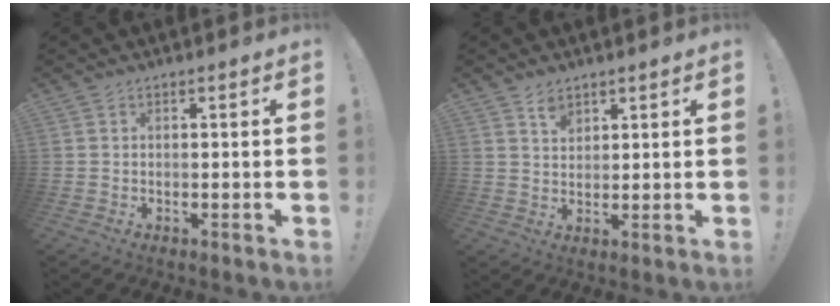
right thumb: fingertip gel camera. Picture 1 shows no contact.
{"total": 4.2, "force": [3.0, 2.5, 1.4], "torque": [-0.013, -0.019, 0.052]}